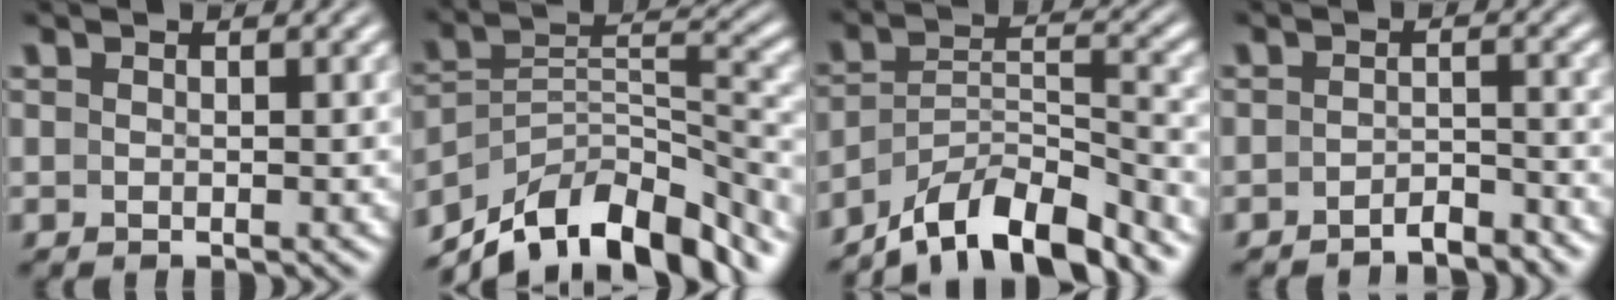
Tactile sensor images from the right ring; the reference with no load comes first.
{"total": 12.2, "force": [-7.6, 6.1, 7.2], "torque": [-0.112, -0.044, -0.101]}
{"total": 8.5, "force": [-6.2, 3.8, 4.5], "torque": [-0.061, -0.022, -0.094]}
{"total": 2.9, "force": [-2.9, 0.2, 0.5], "torque": [-0.001, -0.004, -0.052]}